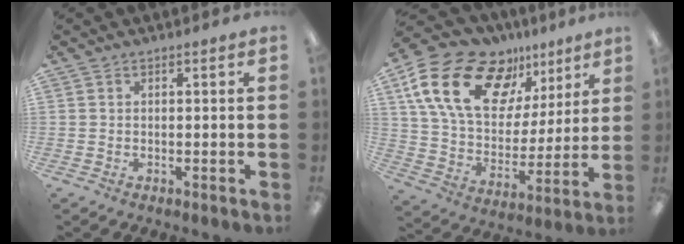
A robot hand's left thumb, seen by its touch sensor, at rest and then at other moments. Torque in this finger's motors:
{"motor_torque": [0.82, 0.99, 1.39, -1.38, 0.33]}